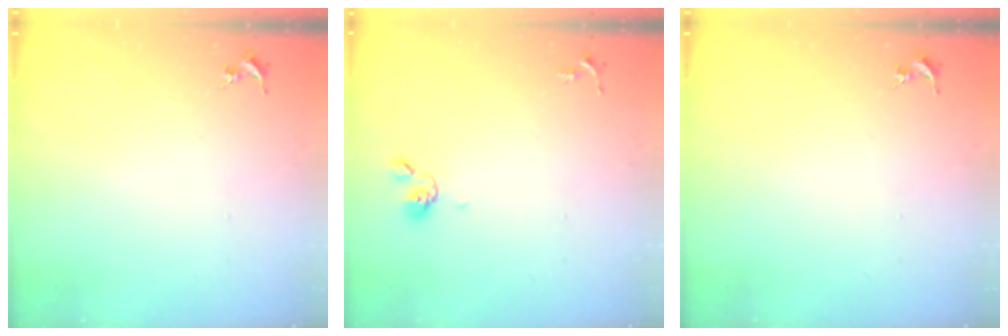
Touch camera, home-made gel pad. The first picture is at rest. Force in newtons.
{"total": 4.7, "press": 4.7, "slide": 0.7}
{"total": 0.0}